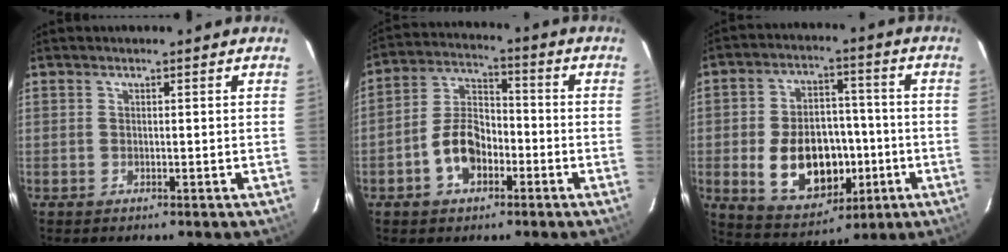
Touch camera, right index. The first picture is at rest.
{"total": 9.1, "force": [-3.9, 5.8, 5.9], "torque": [-0.117, 0.026, -0.065]}
{"total": 15.9, "force": [-3.5, 10.8, 11.2], "torque": [-0.228, 0.015, -0.029]}